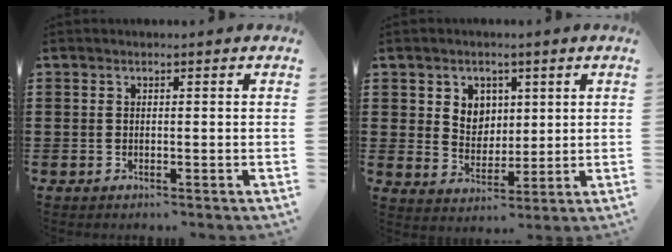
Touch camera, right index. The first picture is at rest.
{"total": 4.8, "force": [2.1, 4.2, 0.9], "torque": [-0.031, 0.007, 0.036]}